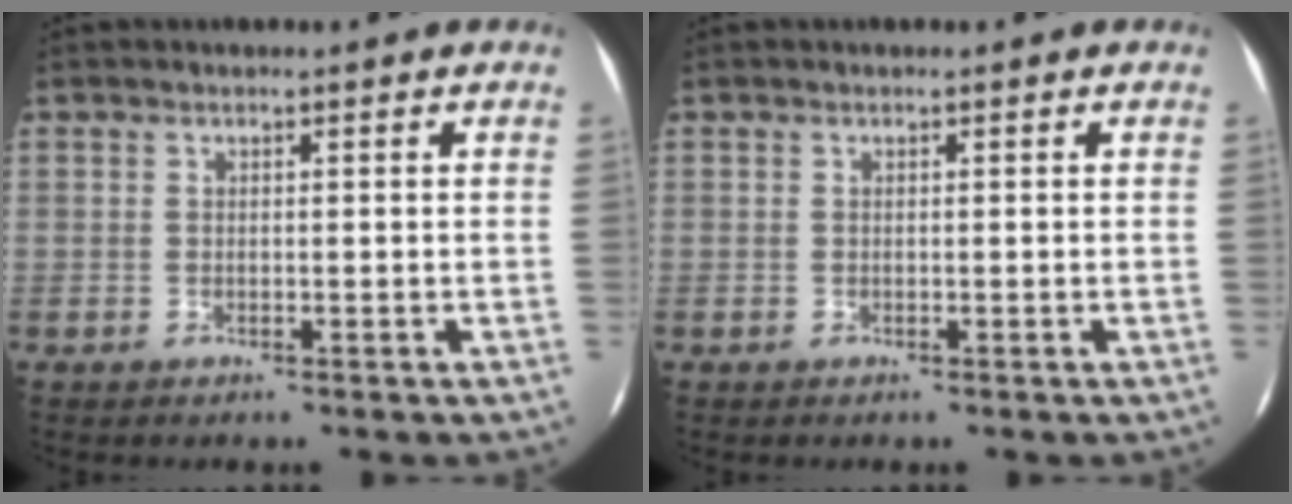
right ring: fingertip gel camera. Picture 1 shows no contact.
{"total": 0.0}